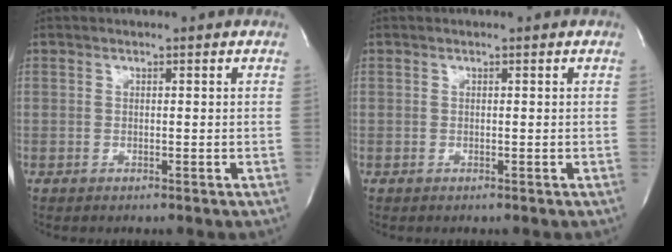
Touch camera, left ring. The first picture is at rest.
{"total": 0.0}